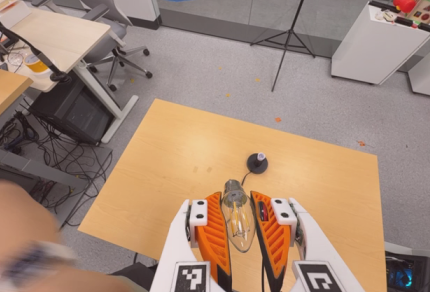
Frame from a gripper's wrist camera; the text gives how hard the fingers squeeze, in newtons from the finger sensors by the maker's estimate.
{"total": 21.5, "left": 23.5, "right": 19.6}